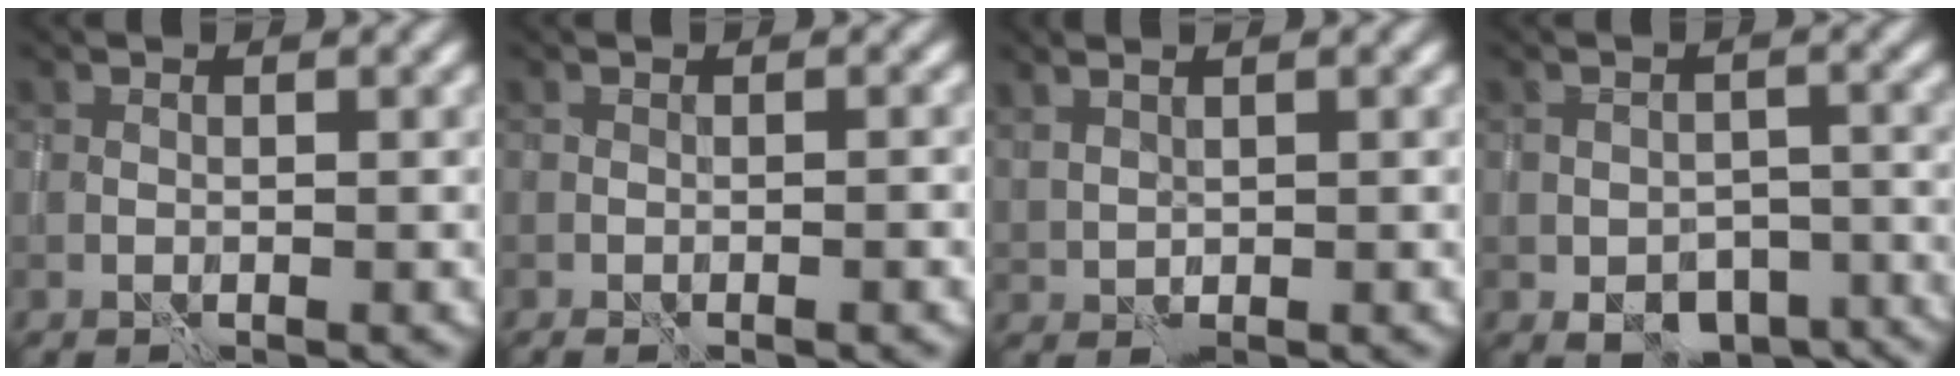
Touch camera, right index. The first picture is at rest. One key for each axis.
{"total": 1.5, "fx": -0.7, "fy": 0.5, "fz": 1.1, "tx": -0.004, "ty": 0.013, "tz": -0.010}
{"total": 1.2, "fx": 1.1, "fy": 0.3, "fz": 0.4, "tx": -0.007, "ty": -0.001, "tz": 0.029}
{"total": 6.4, "fx": -4.0, "fy": 4.0, "fz": 2.9, "tx": -0.029, "ty": -0.015, "tz": -0.044}